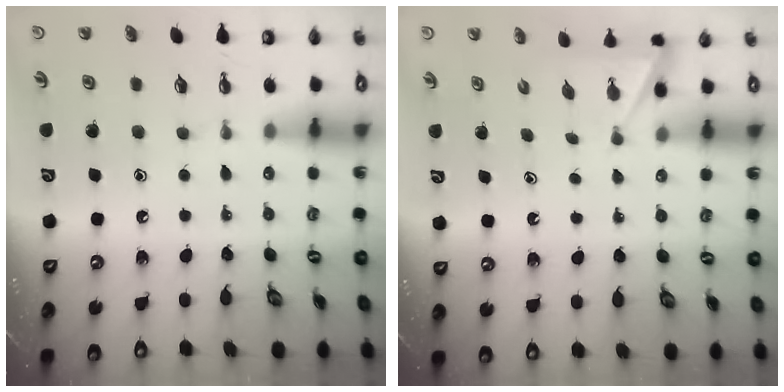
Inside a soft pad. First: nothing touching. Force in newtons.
{"total": 1.9, "press": 1.9, "slide": 0.2}